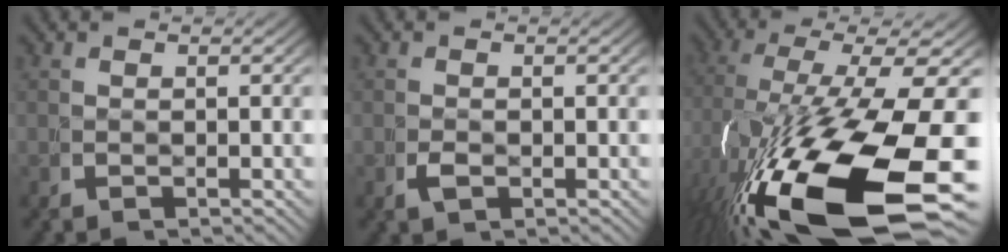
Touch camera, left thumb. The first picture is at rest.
{"total": 0.0}
{"total": 16.8, "force": [-4.2, 7.2, 14.5], "torque": [-0.285, -0.049, -0.022]}